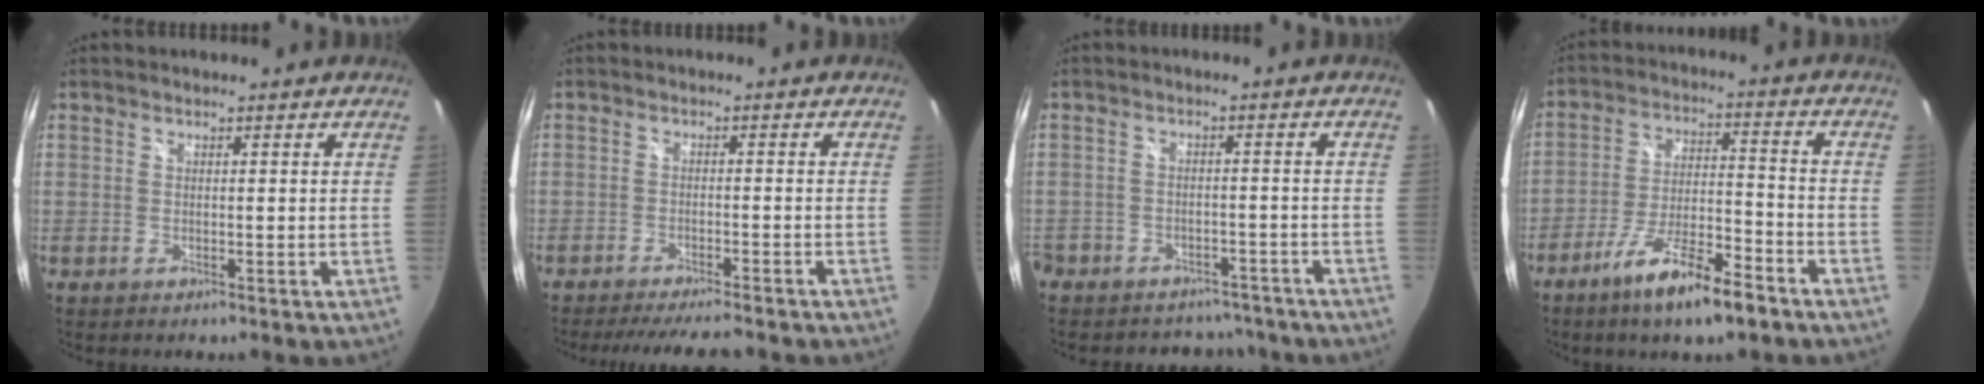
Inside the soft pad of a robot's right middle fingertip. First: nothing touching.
{"total": 9.8, "force": [-8.7, 1.3, 4.2], "torque": [-0.092, -0.010, -0.130]}
{"total": 11.4, "force": [-8.9, 6.9, 2.2], "torque": [-0.074, 0.024, -0.115]}
{"total": 12.1, "force": [-8.3, 2.3, 8.5], "torque": [-0.168, -0.011, -0.142]}